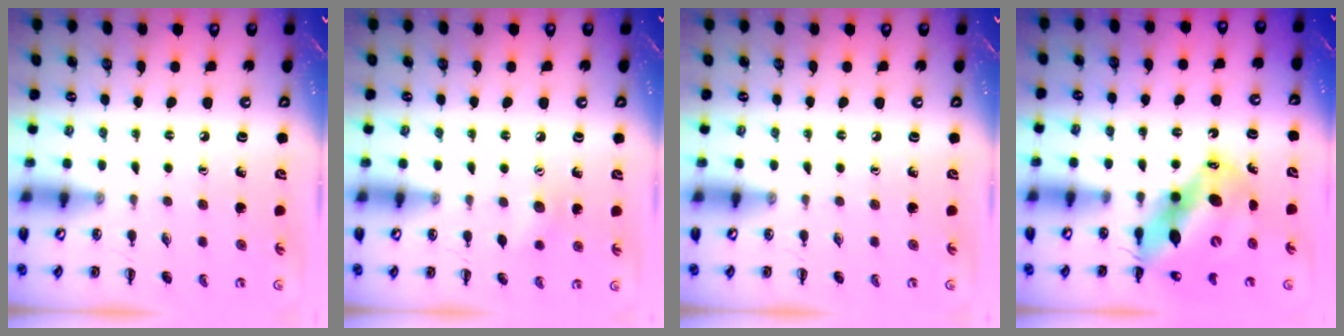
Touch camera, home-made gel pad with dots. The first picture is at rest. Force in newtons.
{"total": 7.2, "press": 7.1, "slide": 1.6}
{"total": 0.0}
{"total": 14.8, "press": 14.3, "slide": 3.9}